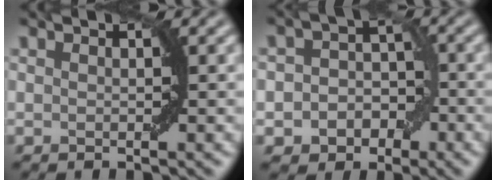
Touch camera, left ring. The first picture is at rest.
{"total": 4.6, "force": [-1.7, 3.7, 2.1], "torque": [0.000, 0.003, -0.039]}